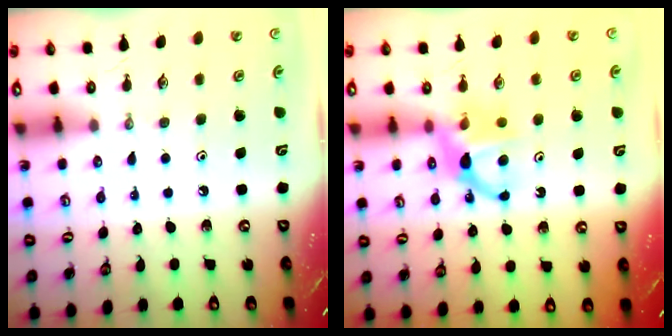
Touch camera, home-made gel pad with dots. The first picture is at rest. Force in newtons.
{"total": 6.0, "press": 5.9, "slide": 0.9}